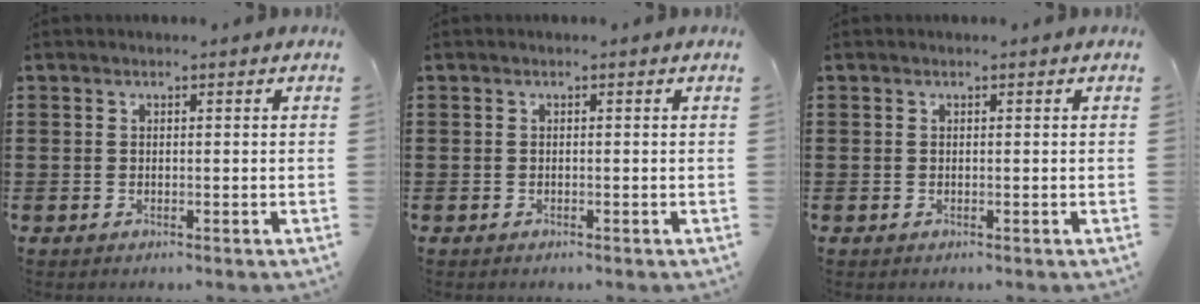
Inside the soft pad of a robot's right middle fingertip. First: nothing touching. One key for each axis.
{"total": 0.0}
{"total": 0.0}